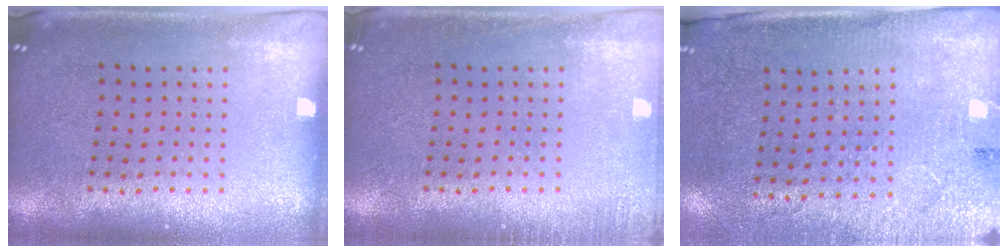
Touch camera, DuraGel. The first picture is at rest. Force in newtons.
{"total": 1.1, "press": 1.1, "slide": 0.2}
{"total": 2.7, "press": 2.3, "slide": 1.5}